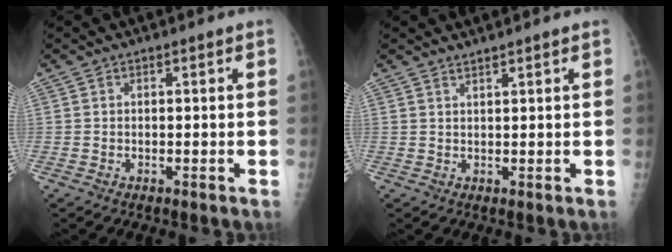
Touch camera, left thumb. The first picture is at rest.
{"total": 1.4, "force": [1.3, -0.1, 0.5], "torque": [-0.005, -0.009, 0.025]}